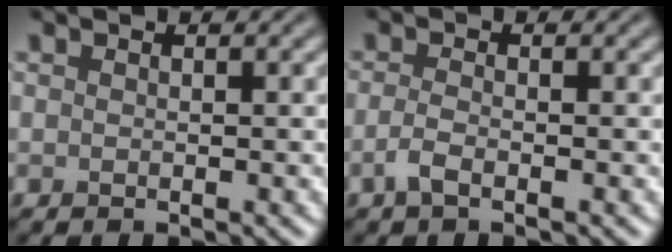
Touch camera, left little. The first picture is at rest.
{"total": 1.6, "force": [-0.8, 0.5, 1.3], "torque": [-0.031, 0.001, -0.021]}